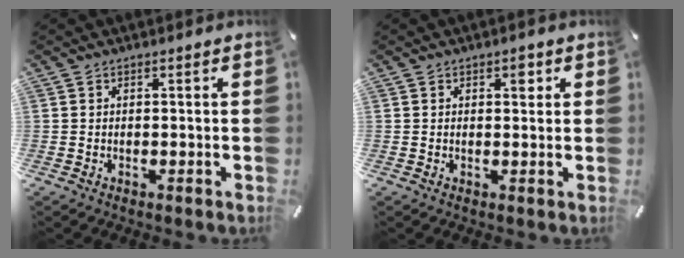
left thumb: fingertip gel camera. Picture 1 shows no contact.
{"total": 2.4, "force": [1.0, 1.3, 1.8], "torque": [-0.014, -0.005, 0.010]}